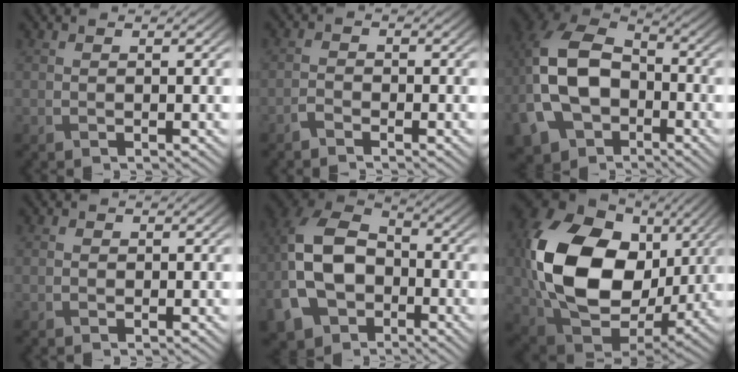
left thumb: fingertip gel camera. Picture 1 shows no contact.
{"total": 1.5, "force": [-1.3, 0.5, 0.3], "torque": [-0.007, 0.003, -0.032]}
{"total": 17.1, "force": [-4.4, 12.1, 11.2], "torque": [-0.270, -0.034, -0.069]}
{"total": 0.6, "force": [-0.2, 0.6, -0.1], "torque": [0.001, -0.005, -0.006]}
{"total": 15.5, "force": [-4.6, 11.2, 9.8], "torque": [-0.240, -0.036, -0.081]}
{"total": 20.1, "force": [2.2, 14.7, 13.5], "torque": [-0.332, -0.018, 0.051]}